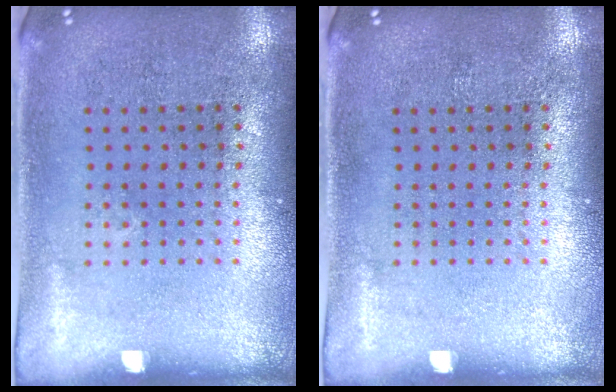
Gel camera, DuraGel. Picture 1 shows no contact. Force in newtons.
{"total": 0.0}